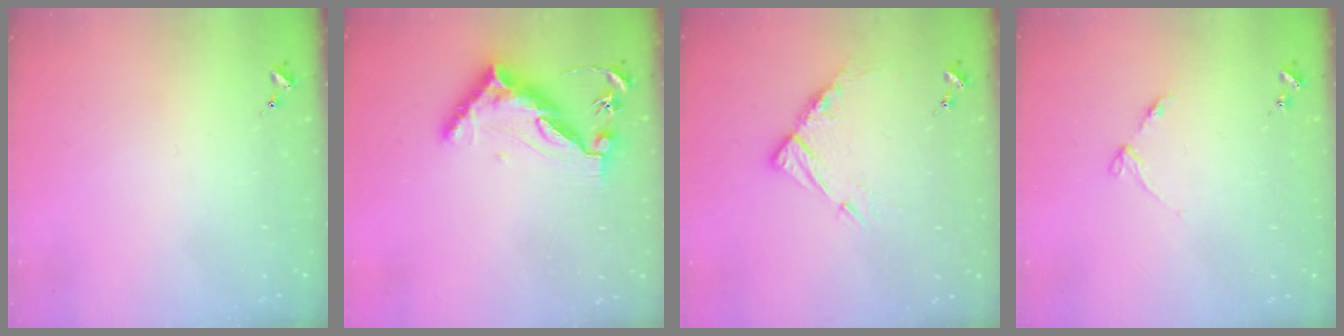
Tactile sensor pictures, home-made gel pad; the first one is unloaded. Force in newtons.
{"total": 11.5, "press": 11.4, "slide": 0.7}
{"total": 10.2, "press": 10.1, "slide": 0.9}
{"total": 3.6, "press": 3.5, "slide": 0.4}